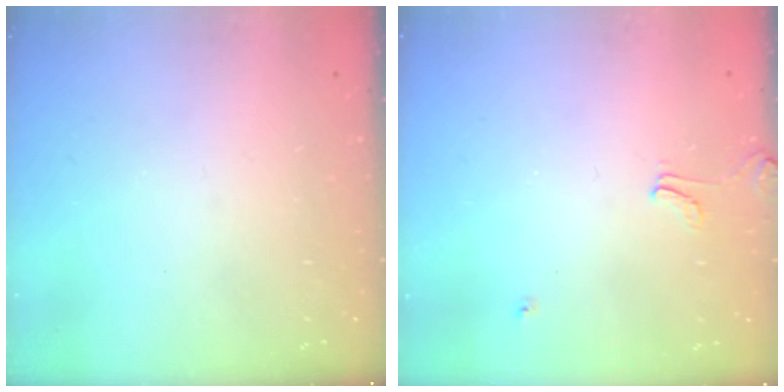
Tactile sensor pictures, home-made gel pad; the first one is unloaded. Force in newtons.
{"total": 2.2, "press": 2.2, "slide": 0.4}